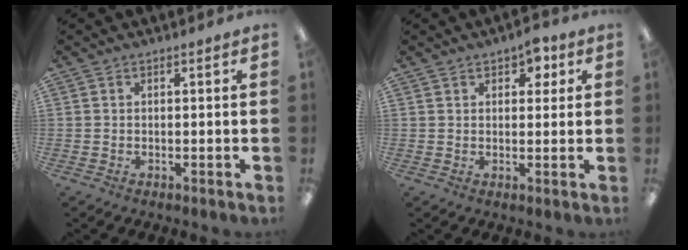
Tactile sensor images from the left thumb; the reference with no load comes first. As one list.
[{"total": 4.2, "force": [2.3, 2.7, 2.3], "torque": [-0.018, -0.005, 0.034]}]